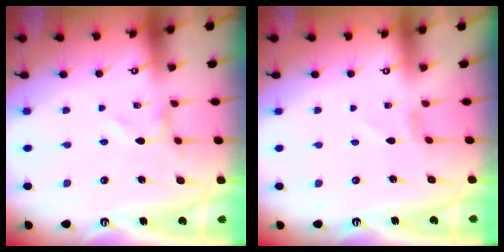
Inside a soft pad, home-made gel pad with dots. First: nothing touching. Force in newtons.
{"total": 0.0}